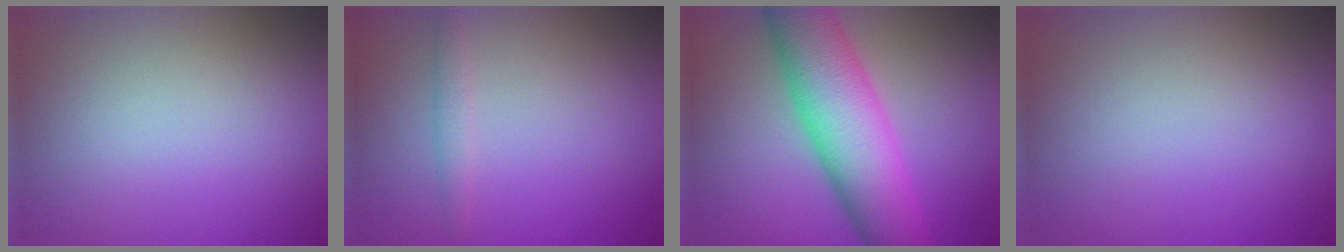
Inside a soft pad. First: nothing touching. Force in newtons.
{"total": 1.1, "press": 1.0, "slide": 0.1}
{"total": 9.9, "press": 9.9, "slide": 0.1}
{"total": 0.0}